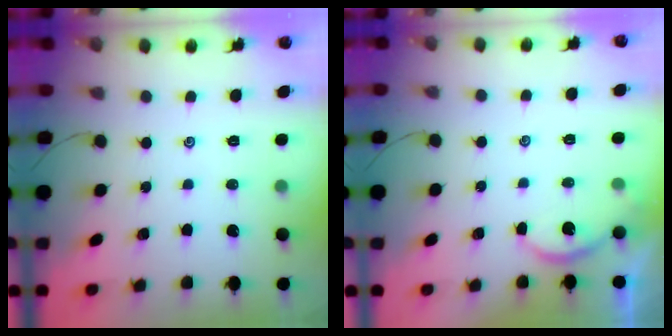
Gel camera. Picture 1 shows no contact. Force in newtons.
{"total": 3.3, "press": 3.3, "slide": 0.2}